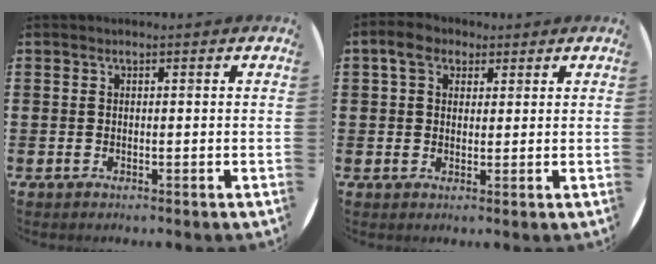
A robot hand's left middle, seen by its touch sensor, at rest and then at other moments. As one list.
[{"total": 3.5, "force": [2.2, 2.3, 1.3], "torque": [-0.028, 0.011, 0.039]}]